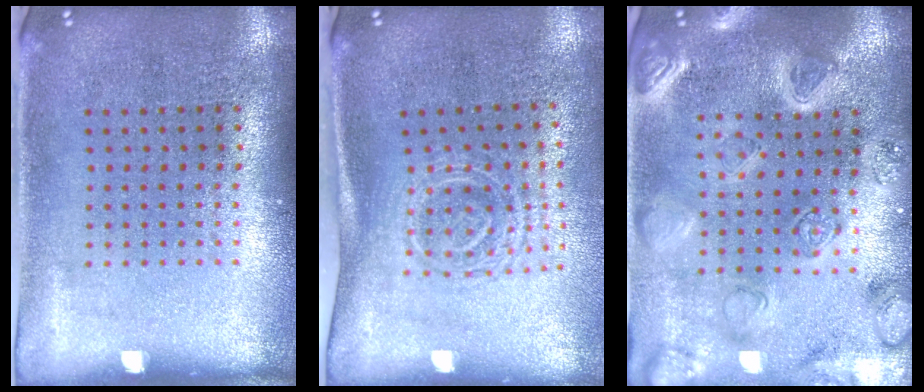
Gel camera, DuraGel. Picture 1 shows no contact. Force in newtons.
{"total": 1.7, "press": 1.3, "slide": 1.1}
{"total": 3.6, "press": 3.3, "slide": 1.4}